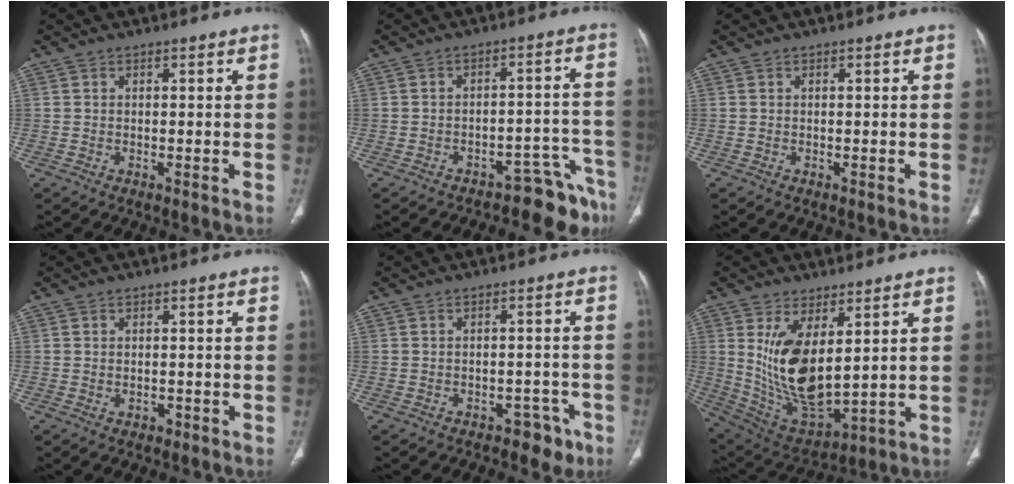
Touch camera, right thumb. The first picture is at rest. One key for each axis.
{"total": 7.9, "fx": -7.3, "fy": 2.8, "fz": 1.4, "tx": 0.022, "ty": 0.104, "tz": -0.098}
{"total": 0.0}
{"total": 1.2, "fx": -0.4, "fy": 0.9, "fz": 0.6, "tx": -0.009, "ty": 0.006, "tz": -0.001}
{"total": 4.8, "fx": -3.1, "fy": 3.1, "fz": 2.0, "tx": -0.007, "ty": 0.028, "tz": -0.037}
{"total": 15.0, "fx": 3.8, "fy": 6.9, "fz": 12.7, "tx": -0.231, "ty": -0.033, "tz": 0.100}